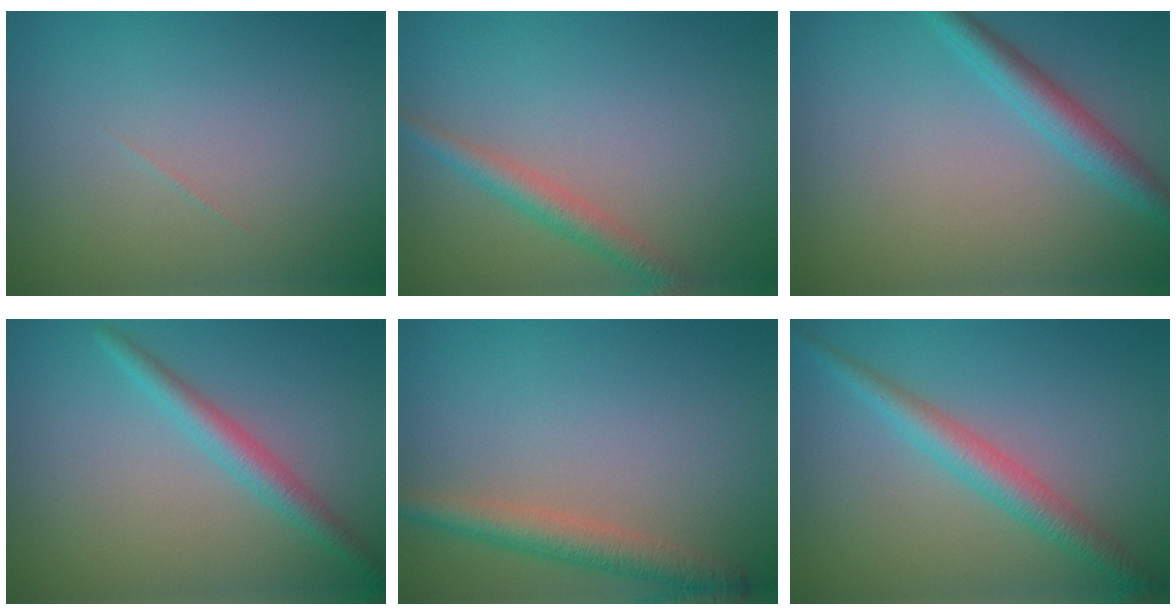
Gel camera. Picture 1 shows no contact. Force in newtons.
{"total": 2.4, "press": 2.4, "slide": 0.1}
{"total": 3.1, "press": 3.1, "slide": 0.1}
{"total": 2.5, "press": 2.5, "slide": 0.1}
{"total": 3.3, "press": 3.3, "slide": 0.2}
{"total": 3.3, "press": 3.3, "slide": 0.1}